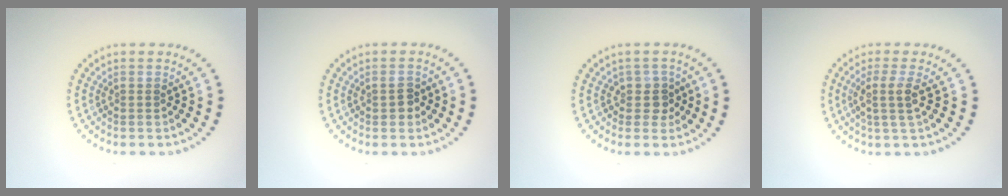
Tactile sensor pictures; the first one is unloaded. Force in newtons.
{"total": 1.4, "press": 1.4, "slide": 0.1}
{"total": 1.9, "press": 1.6, "slide": 0.9}
{"total": 2.2, "press": 1.9, "slide": 1.2}